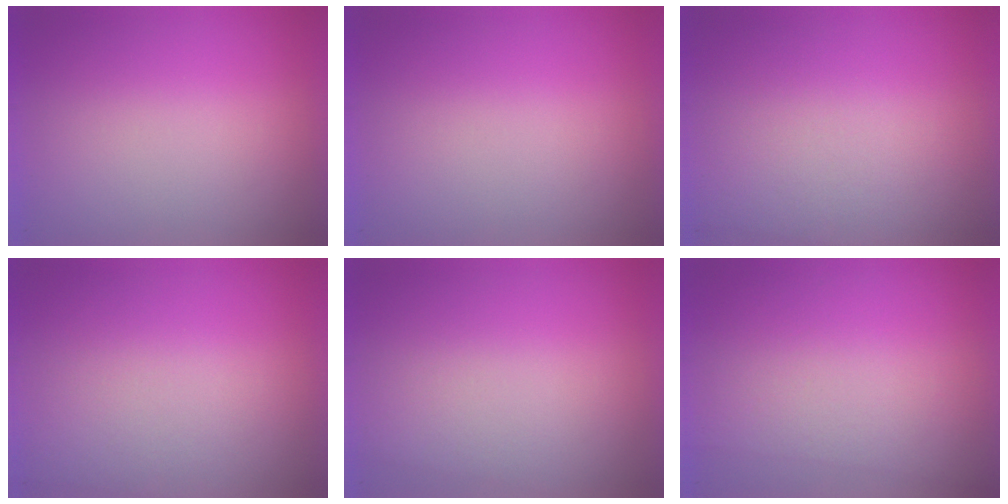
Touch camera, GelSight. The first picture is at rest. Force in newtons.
{"total": 0.0}
{"total": 2.4}
{"total": 2.6}
{"total": 1.0}
{"total": 2.8}